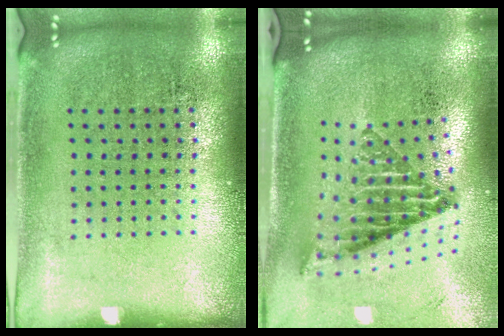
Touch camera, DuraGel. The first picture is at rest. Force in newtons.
{"total": 1.9, "press": 1.3, "slide": 1.5}